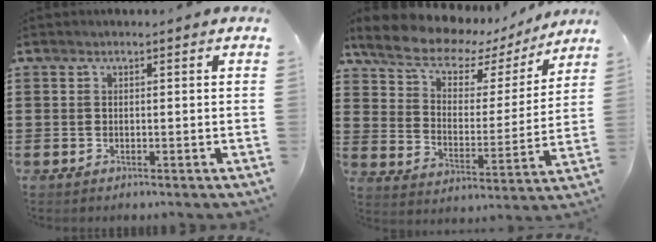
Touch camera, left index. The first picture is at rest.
{"total": 8.4, "force": [6.8, 3.5, 3.4], "torque": [-0.093, -0.037, 0.115]}